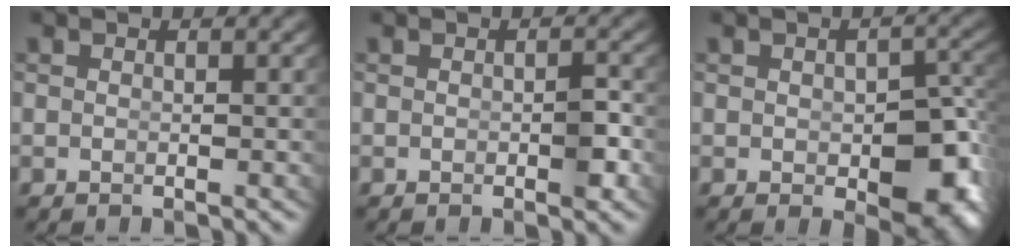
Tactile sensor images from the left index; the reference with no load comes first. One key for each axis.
{"total": 1.4, "fx": -0.4, "fy": 0.4, "fz": 1.3, "tx": -0.020, "ty": -0.004, "tz": -0.005}
{"total": 6.1, "fx": -1.7, "fy": 3.4, "fz": 4.8, "tx": -0.055, "ty": -0.022, "tz": -0.011}